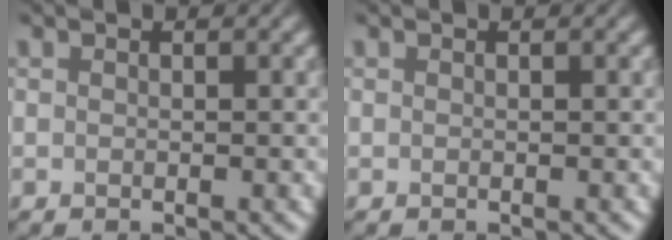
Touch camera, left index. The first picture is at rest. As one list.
[{"total": 0.0}]